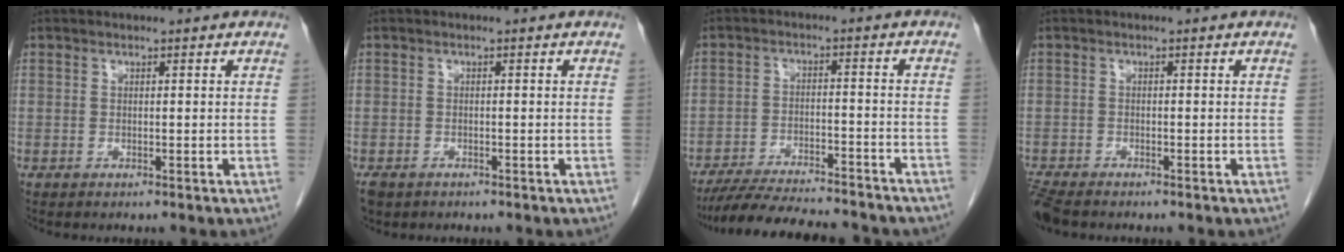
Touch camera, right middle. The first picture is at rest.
{"total": 2.9, "force": [-2.1, 1.7, 1.0], "torque": [-0.024, -0.003, -0.032]}
{"total": 17.6, "force": [-15.8, 2.6, 7.4], "torque": [-0.128, -0.018, -0.229]}
{"total": 4.4, "force": [-3.8, 1.1, 1.8], "torque": [-0.039, -0.014, -0.071]}